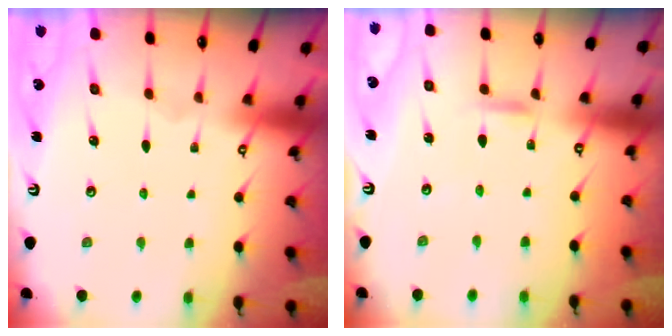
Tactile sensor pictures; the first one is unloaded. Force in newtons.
{"total": 4.3, "press": 4.3, "slide": 0.5}